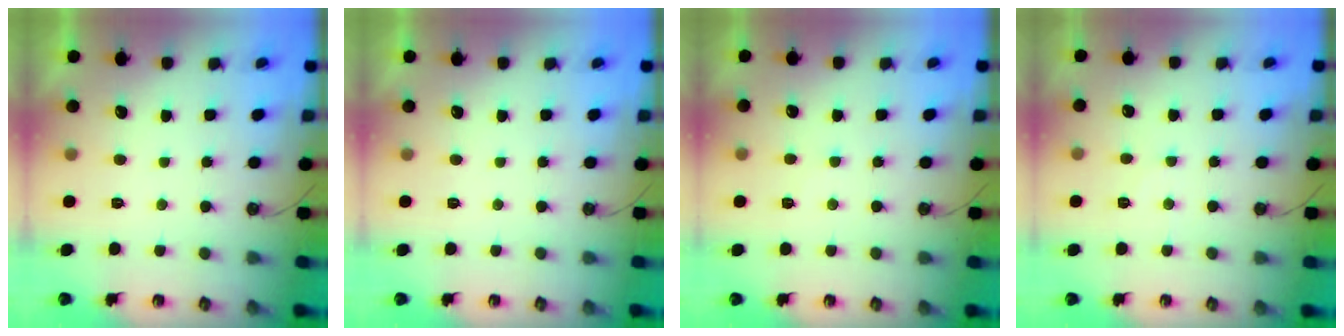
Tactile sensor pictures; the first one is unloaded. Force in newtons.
{"total": 0.0}
{"total": 4.2, "press": 4.2, "slide": 0.7}
{"total": 6.1, "press": 6.1, "slide": 0.9}